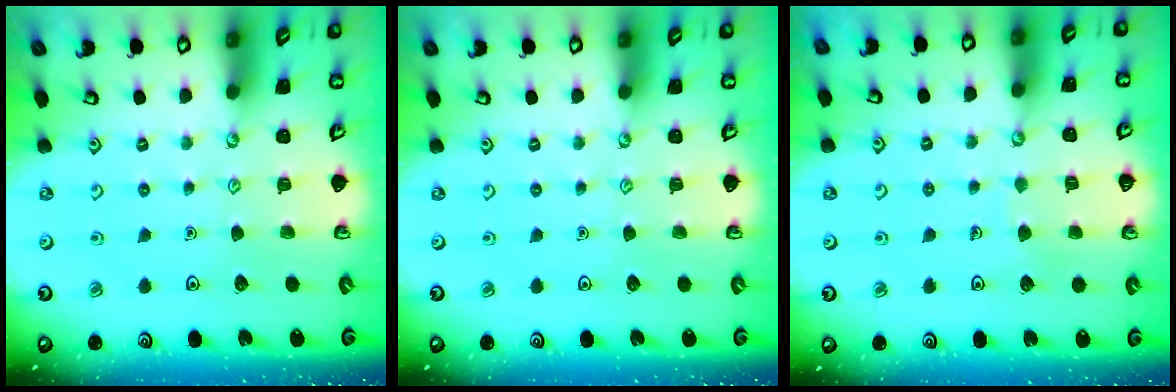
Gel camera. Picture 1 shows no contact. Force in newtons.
{"total": 0.0}
{"total": 3.4, "press": 3.4, "slide": 0.0}